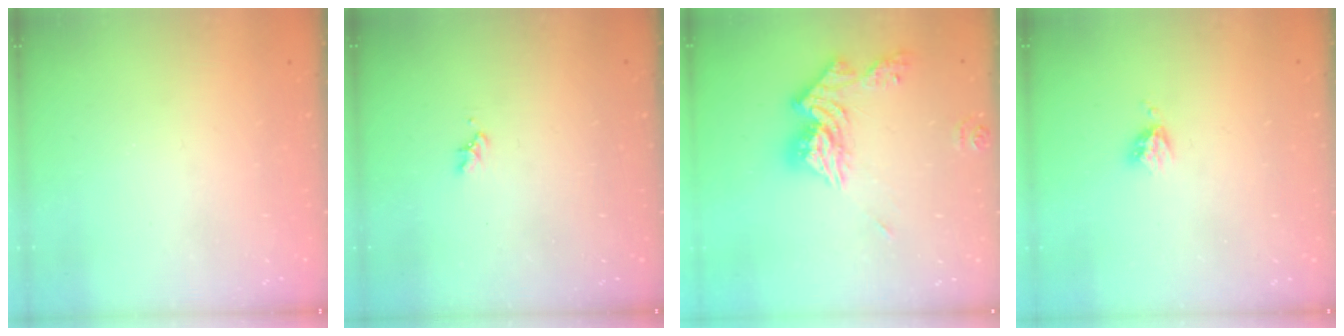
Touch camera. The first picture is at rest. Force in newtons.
{"total": 1.6, "press": 1.6, "slide": 0.3}
{"total": 14.4, "press": 14.4, "slide": 1.5}
{"total": 3.3, "press": 3.3, "slide": 0.4}